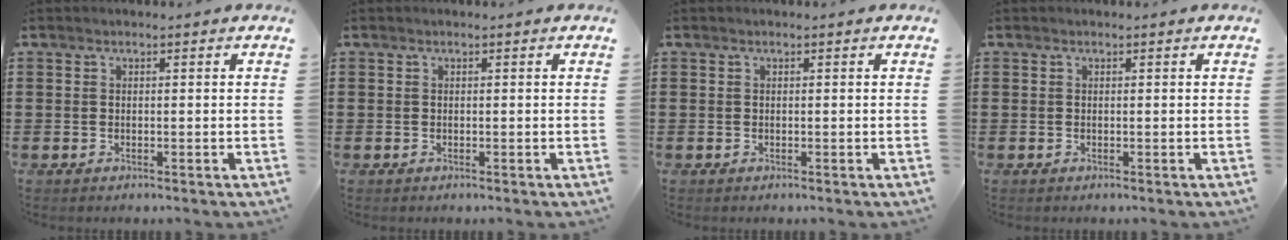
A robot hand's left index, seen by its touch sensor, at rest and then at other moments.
{"total": 0.0}
{"total": 0.0}
{"total": 0.0}